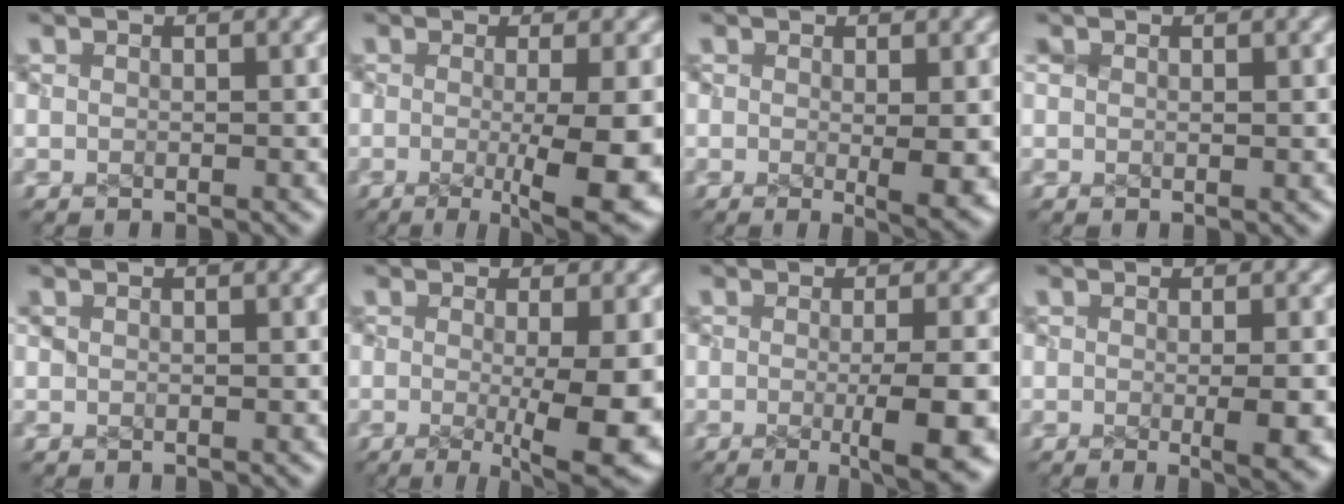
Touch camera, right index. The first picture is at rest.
{"total": 6.7, "force": [-2.7, 1.9, 5.9], "torque": [-0.053, -0.013, -0.033]}
{"total": 2.4, "force": [0.0, 0.6, 2.3], "torque": [-0.027, -0.013, 0.008]}
{"total": 1.2, "force": [0.7, 0.8, 0.6], "torque": [-0.016, 0.001, 0.009]}
{"total": 0.8, "force": [0.4, 0.6, 0.4], "torque": [-0.009, 0.004, 0.003]}
{"total": 6.2, "force": [-1.8, 1.6, 5.7], "torque": [-0.055, -0.016, -0.017]}
{"total": 5.9, "force": [-3.3, 1.7, 4.6], "torque": [-0.038, -0.009, -0.046]}
{"total": 2.3, "force": [-0.5, 0.5, 2.2], "torque": [-0.025, -0.009, -0.002]}